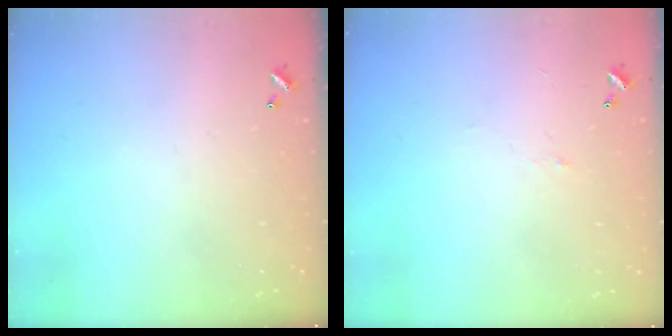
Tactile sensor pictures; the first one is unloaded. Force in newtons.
{"total": 0.8, "press": 0.6, "slide": 0.6}